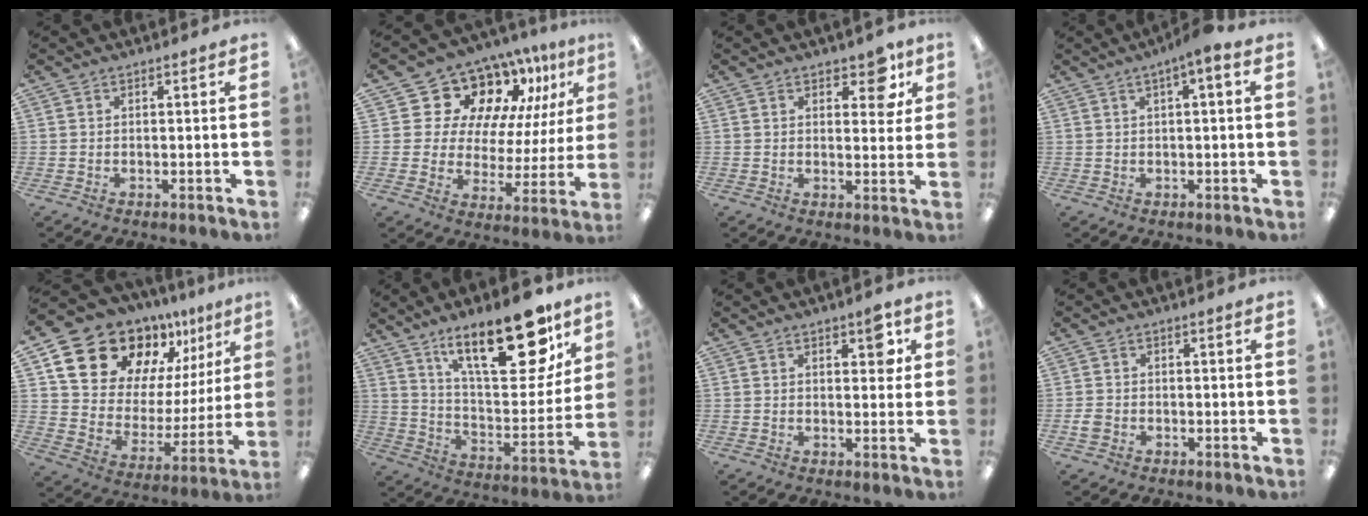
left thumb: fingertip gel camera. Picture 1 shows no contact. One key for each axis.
{"total": 15.0, "fx": 10.8, "fy": 8.8, "fz": 5.4, "tx": -0.119, "ty": -0.079, "tz": 0.195}
{"total": 7.3, "fx": 4.4, "fy": 3.8, "fz": 4.6, "tx": -0.043, "ty": -0.020, "tz": 0.069}
{"total": 3.6, "fx": 0.8, "fy": 0.7, "fz": 3.4, "tx": -0.054, "ty": 0.003, "tz": 0.012}
{"total": 18.6, "fx": 15.1, "fy": 9.3, "fz": 5.3, "tx": -0.110, "ty": -0.121, "tz": 0.276}
{"total": 24.4, "fx": 15.0, "fy": 9.5, "fz": 16.8, "tx": -0.235, "ty": -0.089, "tz": 0.244}
{"total": 5.9, "fx": 2.6, "fy": 2.8, "fz": 4.4, "tx": -0.044, "ty": -0.010, "tz": 0.036}
{"total": 2.2, "fx": -0.7, "fy": 1.7, "fz": 1.1, "tx": -0.017, "ty": 0.004, "tz": -0.013}